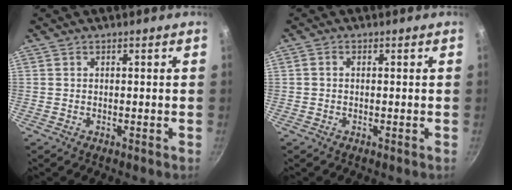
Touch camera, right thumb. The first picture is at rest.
{"total": 0.9, "force": [0.0, 0.7, 0.6], "torque": [-0.011, 0.006, -0.001]}